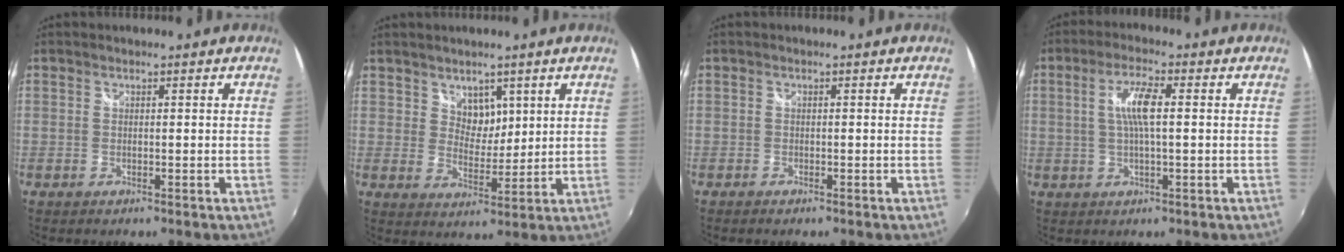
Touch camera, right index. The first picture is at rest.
{"total": 4.7, "force": [2.8, 3.4, 1.7], "torque": [-0.017, 0.000, 0.051]}
{"total": 0.8, "force": [-0.7, 0.3, 0.3], "torque": [-0.008, -0.004, -0.015]}
{"total": 6.1, "force": [0.7, 1.0, 6.0], "torque": [-0.111, 0.005, 0.015]}